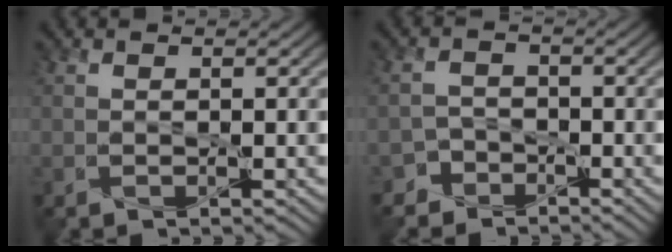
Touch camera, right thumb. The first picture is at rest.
{"total": 2.8, "force": [-2.2, 1.8, -0.2], "torque": [0.014, 0.006, -0.048]}